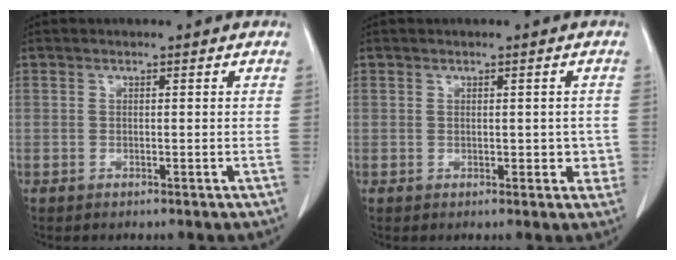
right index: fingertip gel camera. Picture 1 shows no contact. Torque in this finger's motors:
{"motor_torque": [-0.02, 0.26, 0.03, 0.04]}